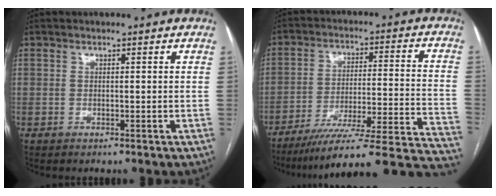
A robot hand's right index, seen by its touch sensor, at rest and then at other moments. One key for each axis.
{"total": 26.2, "fx": -22.5, "fy": 1.0, "fz": 13.5, "tx": -0.109, "ty": -0.001, "tz": -0.311}